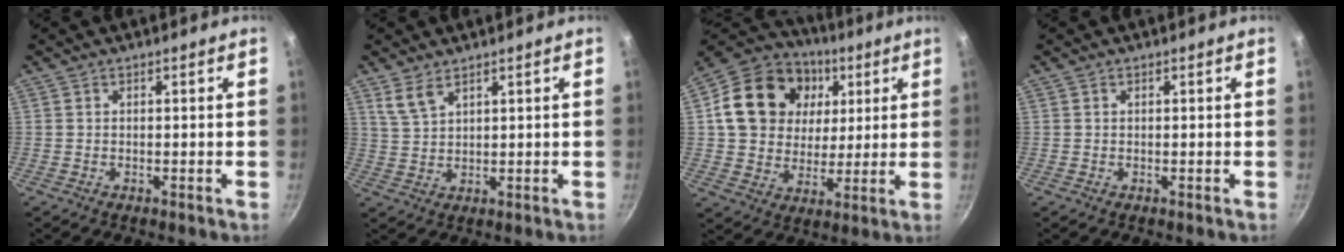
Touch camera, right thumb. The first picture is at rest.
{"total": 4.0, "force": [2.8, 1.6, 2.3], "torque": [-0.045, -0.015, 0.062]}
{"total": 20.4, "force": [5.5, 16.4, 10.9], "torque": [-0.175, 0.007, 0.089]}
{"total": 0.0}